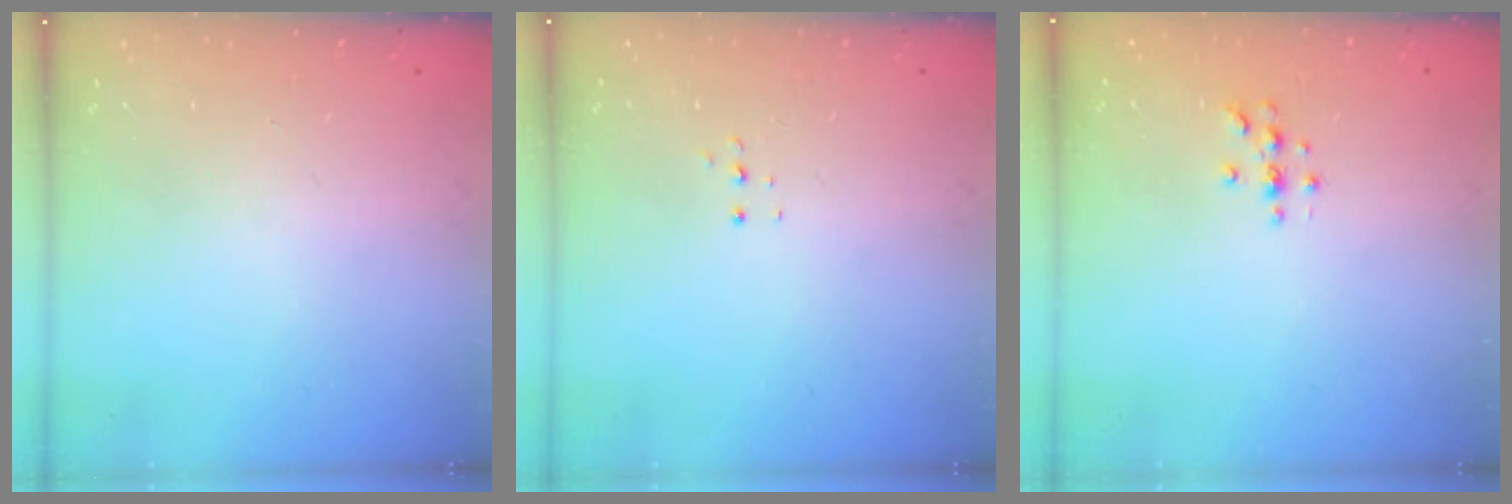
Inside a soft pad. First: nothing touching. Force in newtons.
{"total": 3.4, "press": 3.3, "slide": 0.8}
{"total": 3.4, "press": 3.4, "slide": 0.4}